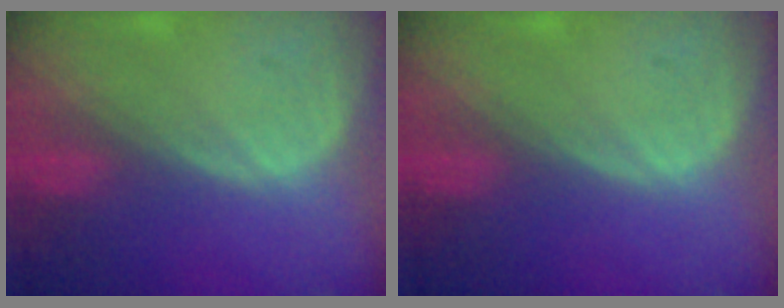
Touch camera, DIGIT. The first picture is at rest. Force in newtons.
{"total": 0.0}